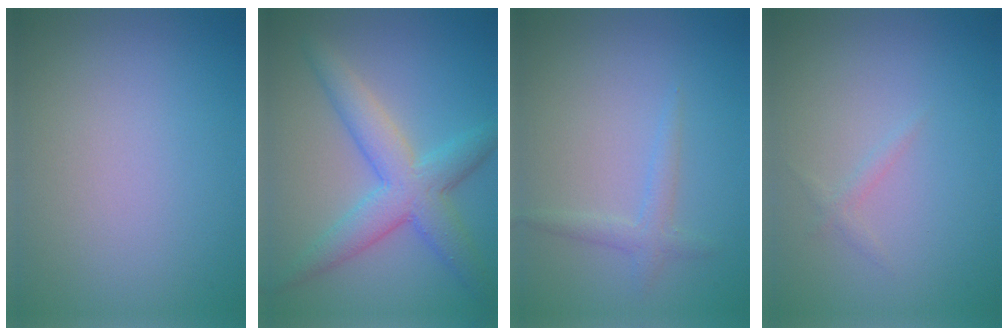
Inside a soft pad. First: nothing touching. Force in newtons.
{"total": 5.7, "press": 5.7, "slide": 0.1}
{"total": 0.9, "press": 0.9, "slide": 0.1}
{"total": 0.7, "press": 0.7, "slide": 0.1}